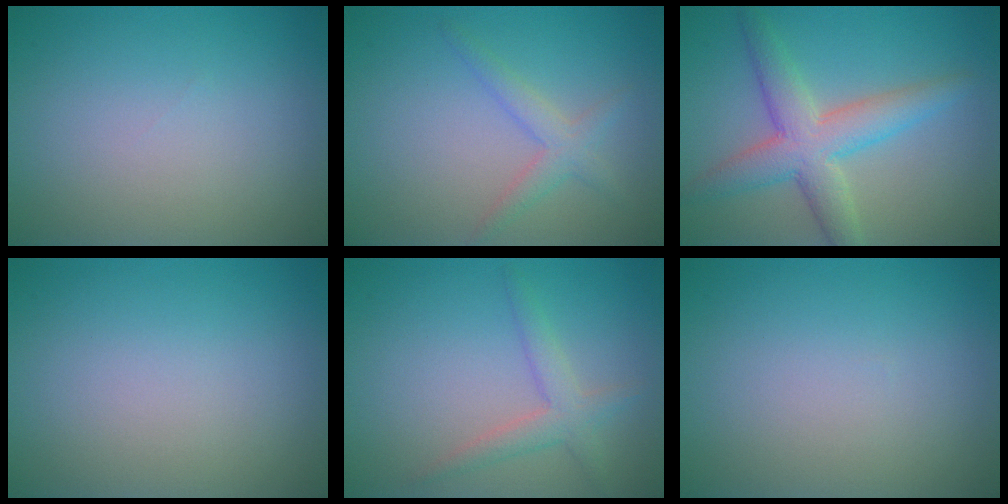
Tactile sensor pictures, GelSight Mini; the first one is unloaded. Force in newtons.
{"total": 2.1, "press": 2.1, "slide": 0.1}
{"total": 5.4, "press": 5.4, "slide": 0.2}
{"total": 0.0}
{"total": 2.4, "press": 2.4, "slide": 0.1}
{"total": 0.0}